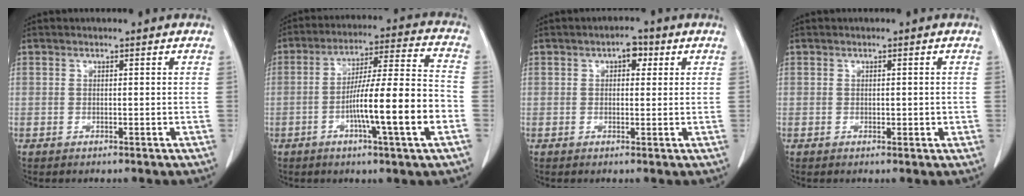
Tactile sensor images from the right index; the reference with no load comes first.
{"total": 14.9, "force": [-4.4, 0.1, 14.2], "torque": [-0.233, 0.008, -0.070]}
{"total": 2.8, "force": [1.1, 1.5, 2.1], "torque": [-0.030, 0.014, 0.013]}
{"total": 1.3, "force": [-0.1, 0.7, 1.0], "torque": [-0.009, 0.001, 0.003]}